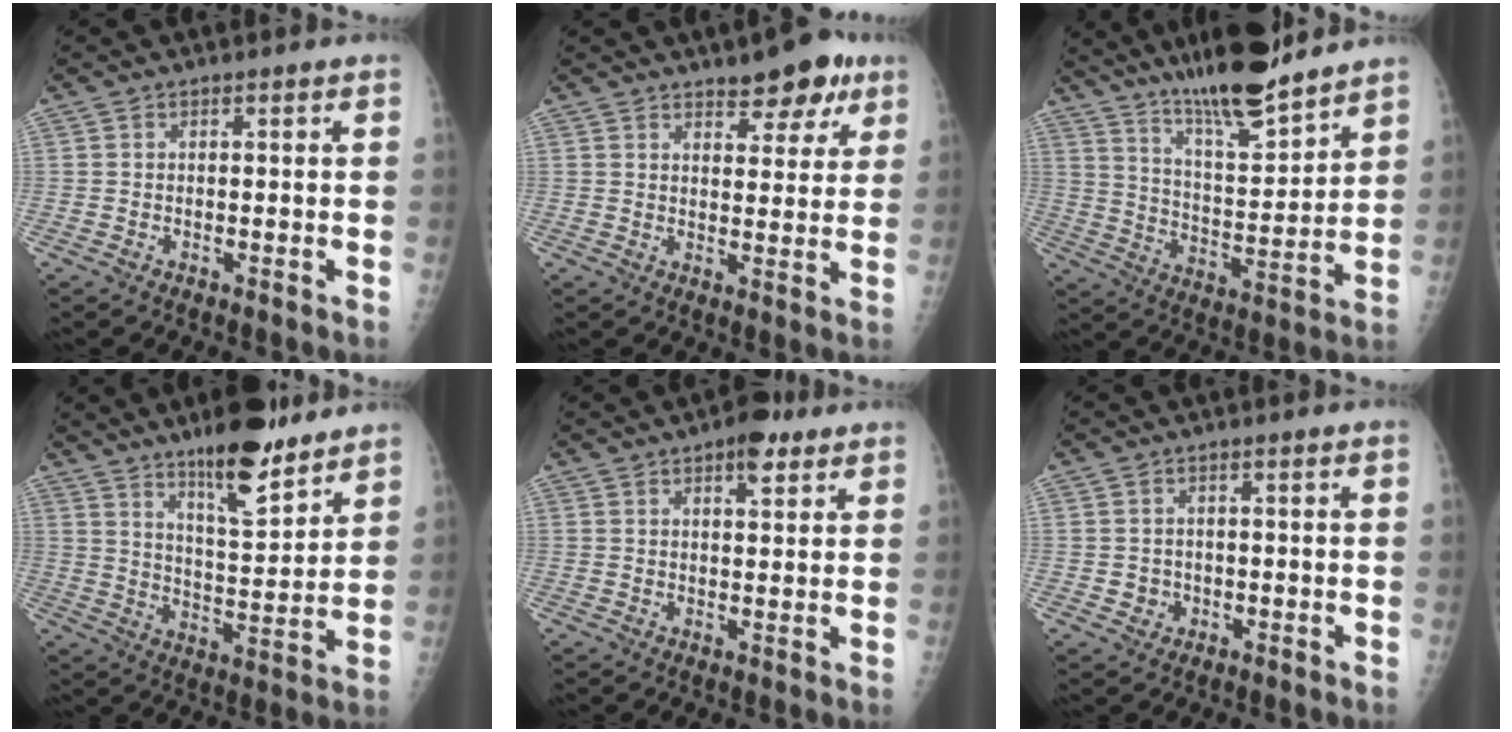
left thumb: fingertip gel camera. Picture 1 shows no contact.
{"total": 8.5, "force": [5.4, 3.6, 5.4], "torque": [-0.041, -0.025, 0.071]}
{"total": 16.8, "force": [13.6, 2.9, 9.4], "torque": [-0.134, -0.077, 0.233]}
{"total": 13.9, "force": [10.1, 3.5, 8.9], "torque": [-0.119, -0.070, 0.166]}
{"total": 5.4, "force": [3.2, 2.4, 3.7], "torque": [-0.036, -0.011, 0.039]}
{"total": 2.5, "force": [-0.8, 2.3, 0.2], "torque": [0.014, 0.006, -0.009]}